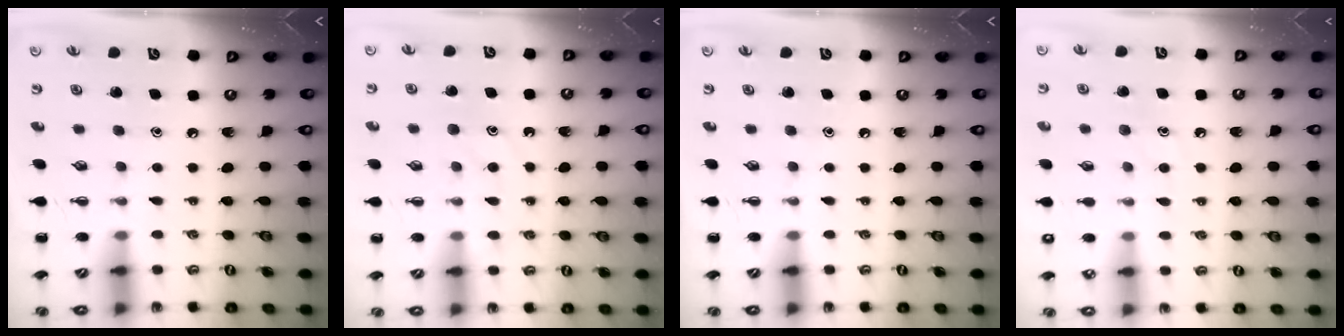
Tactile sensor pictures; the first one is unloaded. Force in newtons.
{"total": 10.3, "press": 10.3, "slide": 0.7}
{"total": 0.0}
{"total": 8.1, "press": 7.9, "slide": 1.5}